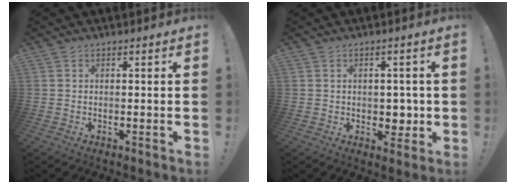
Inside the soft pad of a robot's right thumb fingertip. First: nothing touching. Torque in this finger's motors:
{"motor_torque": [0.47, 0.35, -0.12, 0.08, 0.10]}